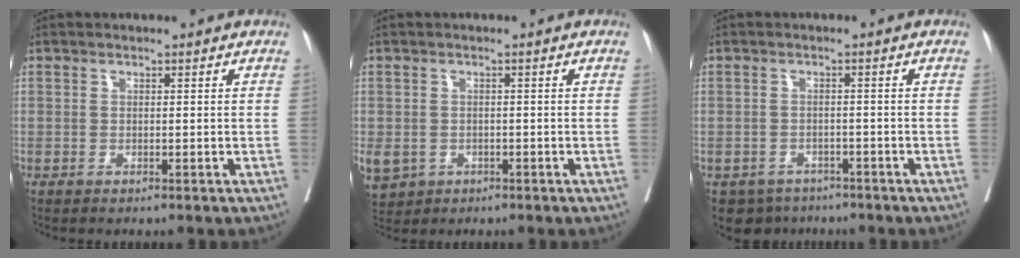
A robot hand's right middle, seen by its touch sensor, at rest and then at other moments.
{"total": 12.2, "force": [-4.9, 10.0, 5.0], "torque": [-0.161, -0.009, -0.062]}
{"total": 4.8, "force": [-3.6, 3.2, 0.4], "torque": [-0.004, 0.000, -0.054]}